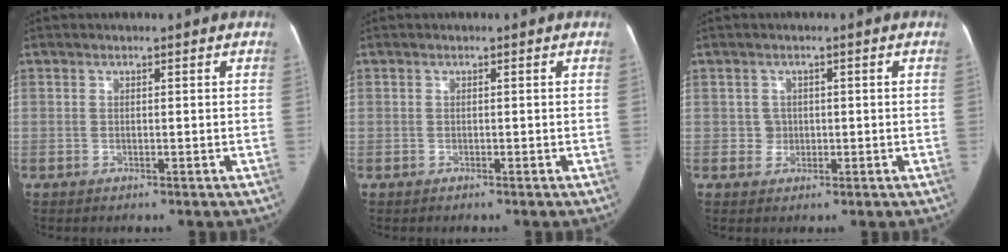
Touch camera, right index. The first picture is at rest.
{"total": 0.8, "force": [-0.3, 0.7, -0.1], "torque": [0.004, 0.007, -0.008]}
{"total": 2.2, "force": [0.0, 2.1, 0.4], "torque": [-0.002, 0.006, 0.003]}